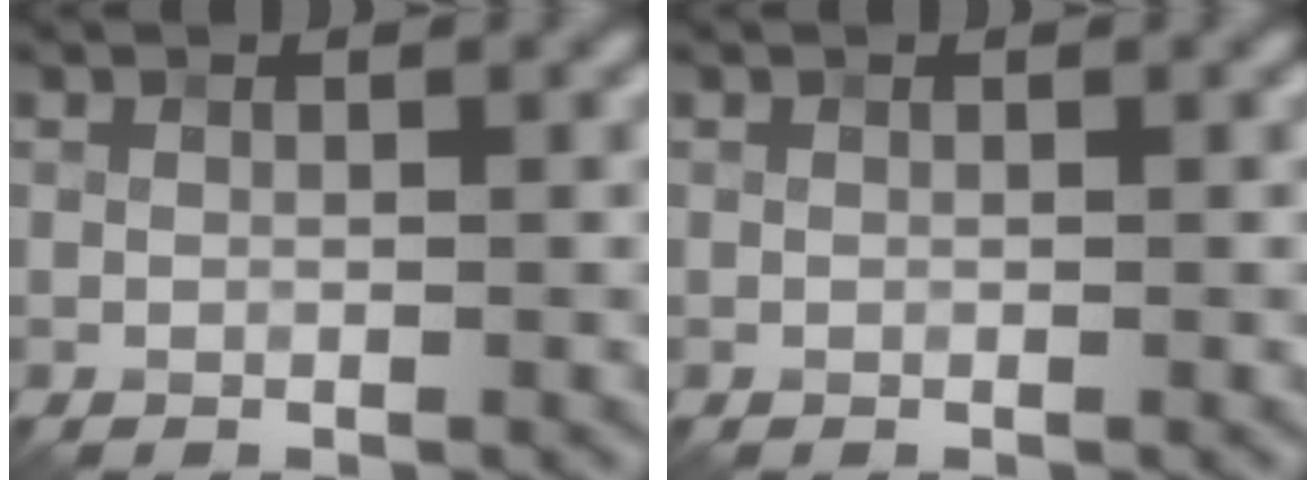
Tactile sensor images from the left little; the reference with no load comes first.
{"total": 0.0}